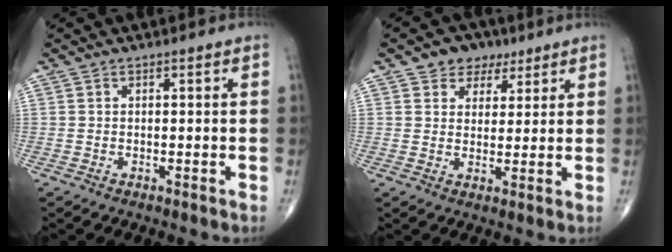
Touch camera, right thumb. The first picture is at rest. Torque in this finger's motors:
{"motor_torque": [0.02, 0.02, -0.13, 0.14, -0.01]}